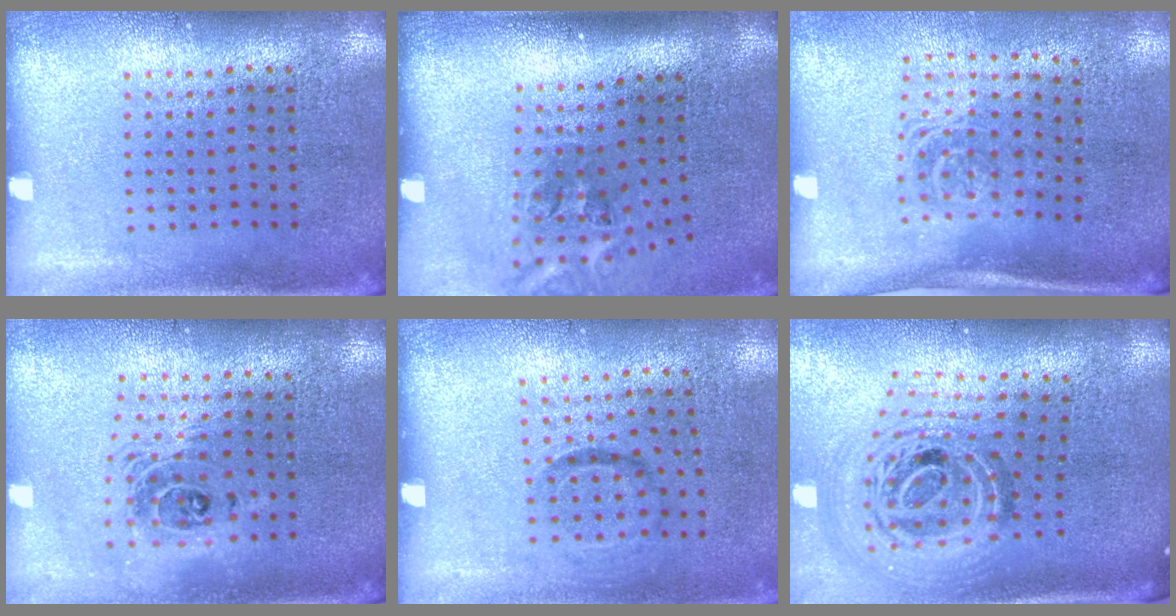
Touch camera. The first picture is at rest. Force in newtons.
{"total": 2.3, "press": 1.4, "slide": 1.8}
{"total": 1.5, "press": 1.1, "slide": 1.0}
{"total": 1.7, "press": 1.4, "slide": 0.9}
{"total": 1.0, "press": 0.6, "slide": 0.8}
{"total": 2.1, "press": 1.7, "slide": 1.3}